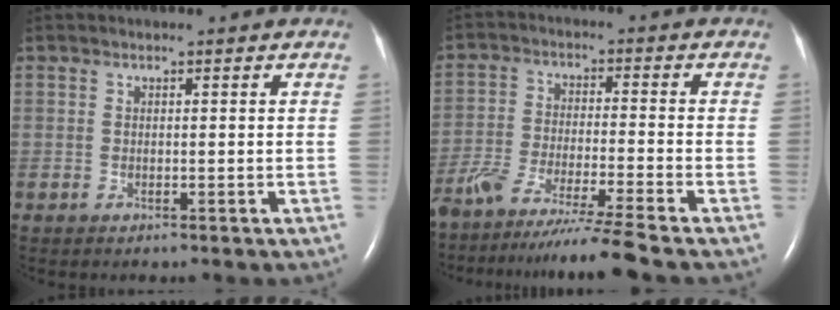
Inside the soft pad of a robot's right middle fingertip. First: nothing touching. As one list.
[{"total": 12.7, "force": [-10.8, -2.6, 6.1], "torque": [-0.091, -0.040, -0.182]}]